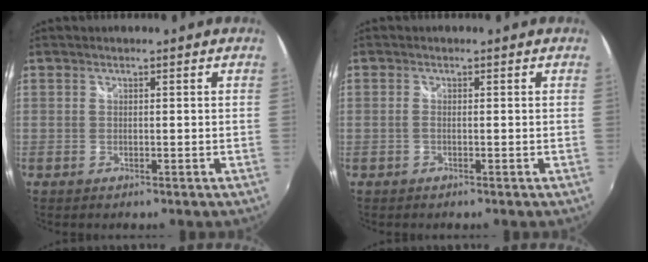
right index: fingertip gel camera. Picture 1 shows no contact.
{"total": 0.6, "force": [-0.2, 0.1, 0.5], "torque": [-0.012, 0.004, -0.004]}